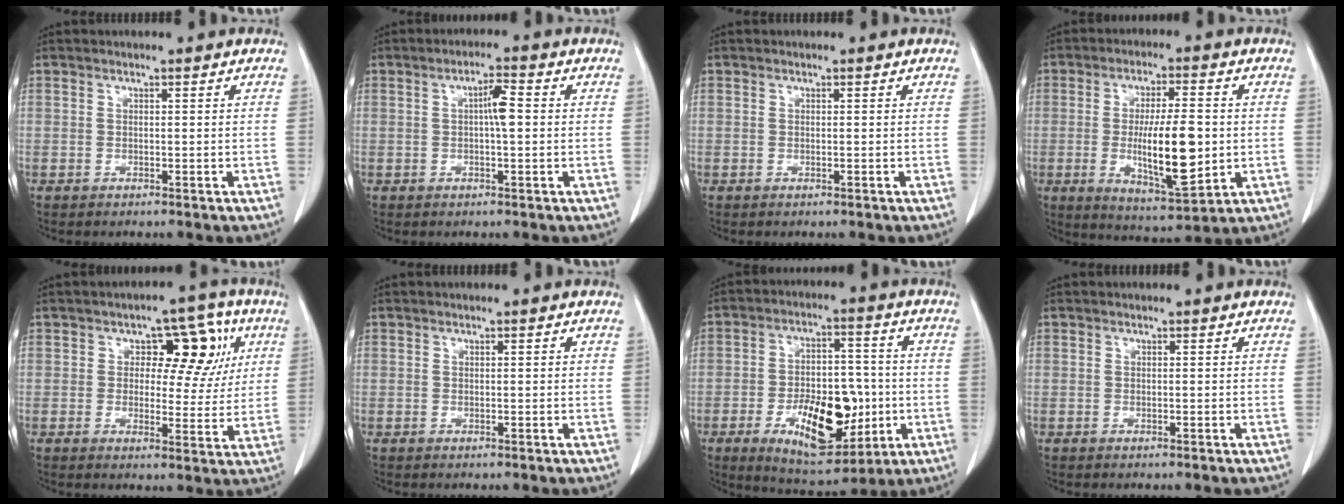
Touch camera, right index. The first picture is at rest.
{"total": 3.5, "force": [0.4, 0.4, 3.5], "torque": [-0.055, 0.008, 0.006]}
{"total": 0.0}
{"total": 12.6, "force": [-1.1, 3.0, 12.2], "torque": [-0.211, -0.012, -0.013]}
{"total": 9.7, "force": [3.0, 5.5, 7.4], "torque": [-0.074, 0.028, 0.039]}
{"total": 0.0}
{"total": 15.2, "force": [-4.2, 6.8, 12.9], "torque": [-0.206, 0.007, -0.052]}
{"total": 0.0}